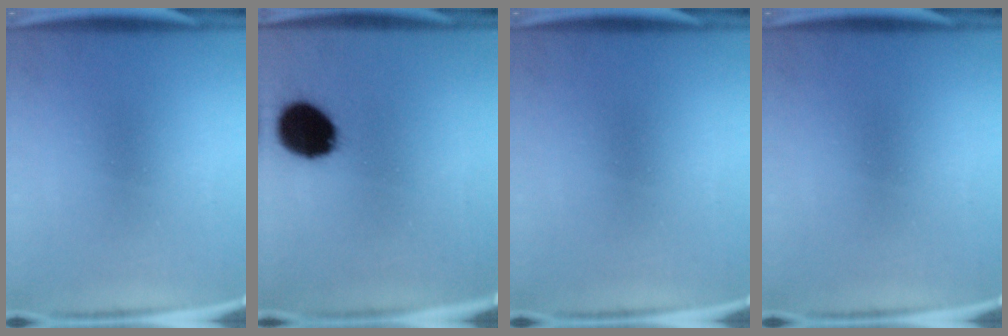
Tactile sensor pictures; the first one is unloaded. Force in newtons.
{"total": 15.5}
{"total": 0.0}
{"total": 0.0}